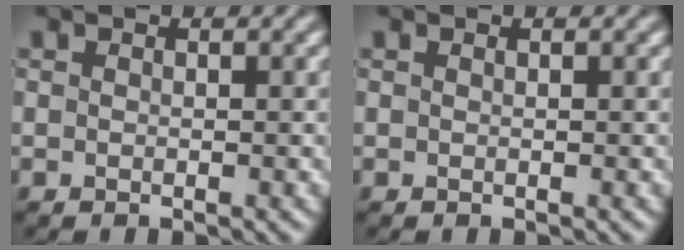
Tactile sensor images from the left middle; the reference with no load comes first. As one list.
[{"total": 0.0}]